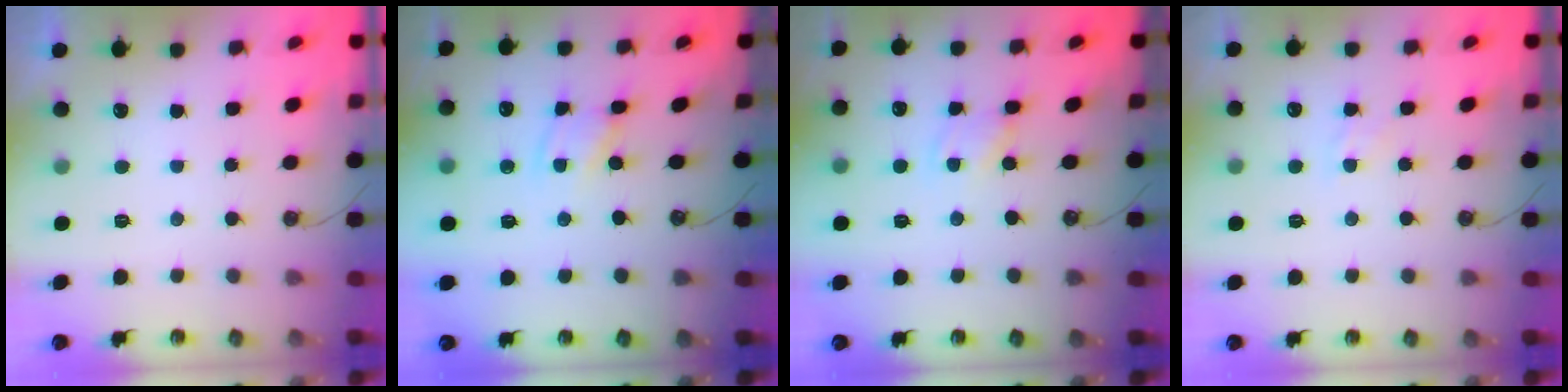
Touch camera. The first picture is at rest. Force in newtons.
{"total": 2.6, "press": 2.6, "slide": 0.2}
{"total": 1.3, "press": 1.3, "slide": 0.2}
{"total": 4.0, "press": 4.0, "slide": 0.4}